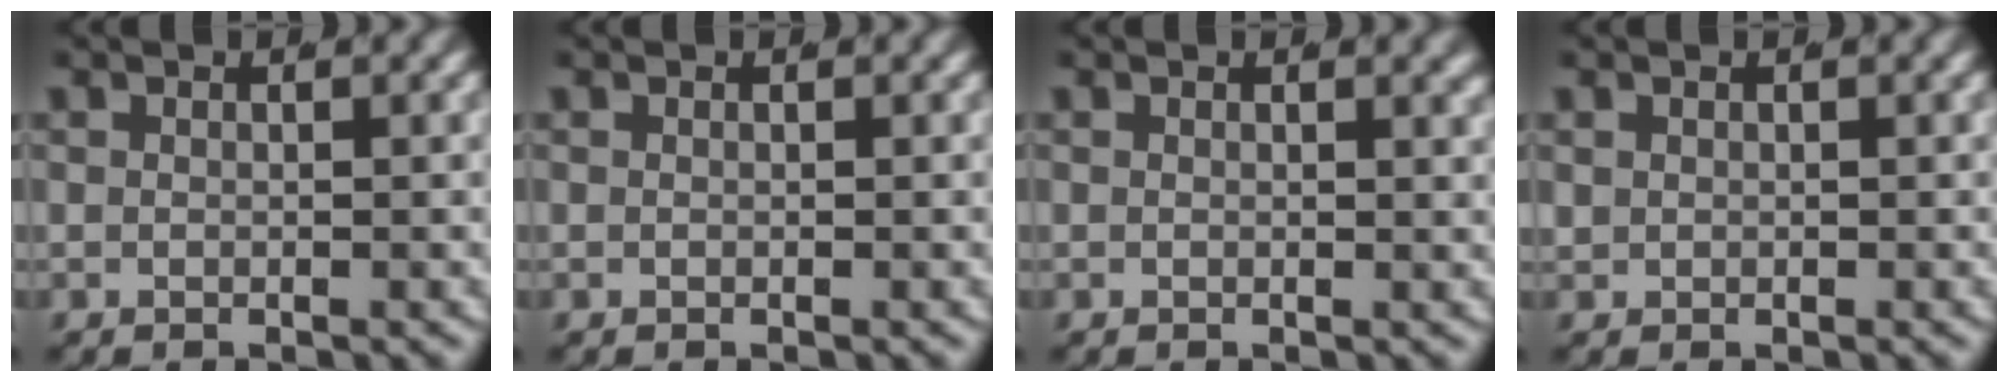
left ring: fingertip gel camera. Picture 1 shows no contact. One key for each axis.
{"total": 0.0}
{"total": 0.7, "fx": 0.5, "fy": 0.1, "fz": 0.4, "tx": -0.005, "ty": -0.001, "tz": 0.006}
{"total": 0.7, "fx": 0.1, "fy": 0.7, "fz": 0.2, "tx": -0.014, "ty": -0.007, "tz": 0.009}